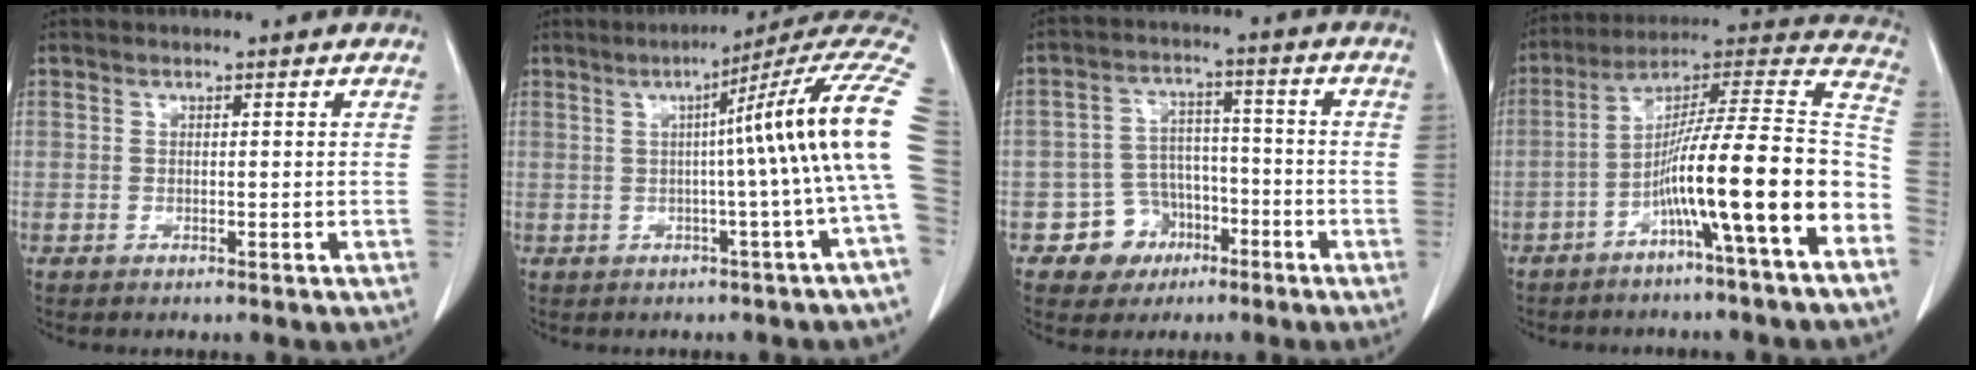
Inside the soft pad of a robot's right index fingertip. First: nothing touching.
{"total": 14.4, "force": [1.0, -2.2, 14.2], "torque": [-0.167, 0.026, 0.003]}
{"total": 7.0, "force": [-3.4, 6.0, 0.8], "torque": [-0.004, 0.016, -0.047]}
{"total": 18.3, "force": [-6.9, -0.5, 16.9], "torque": [-0.239, 0.023, -0.118]}